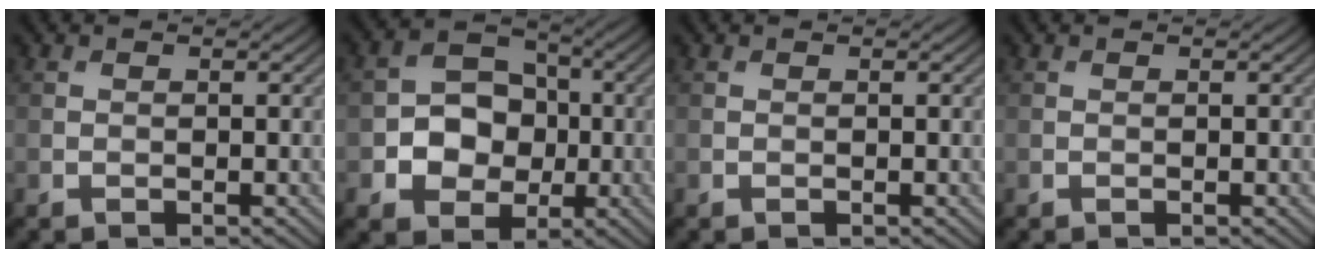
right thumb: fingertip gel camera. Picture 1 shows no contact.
{"total": 7.4, "force": [-1.1, 6.2, 3.9], "torque": [-0.067, -0.002, -0.044]}
{"total": 0.0}
{"total": 0.0}